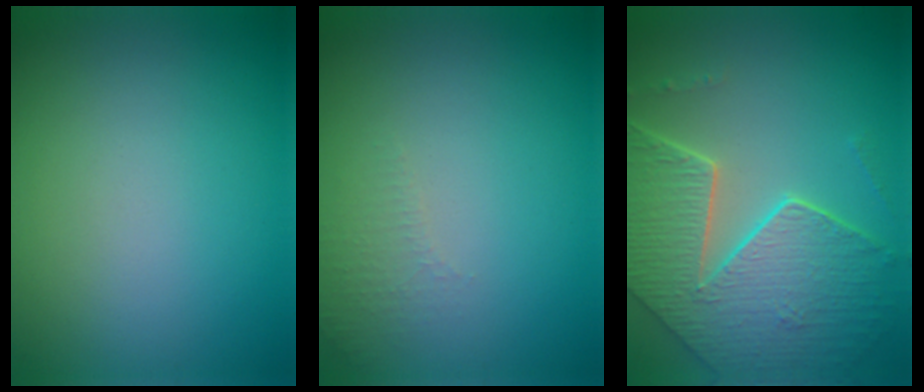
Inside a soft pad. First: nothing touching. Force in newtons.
{"total": 1.4, "press": 1.3, "slide": 0.4}
{"total": 8.2, "press": 5.8, "slide": 5.8}